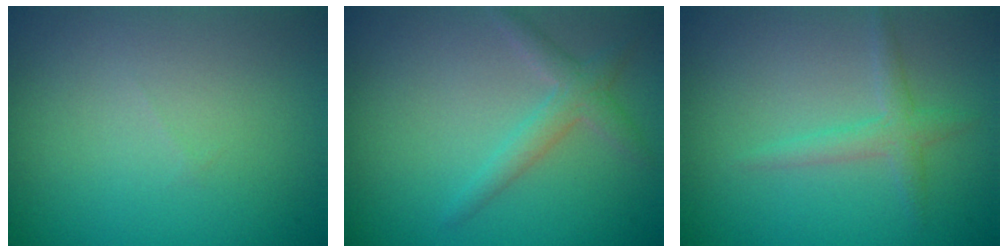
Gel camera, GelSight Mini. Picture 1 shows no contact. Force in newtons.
{"total": 2.2, "press": 2.2, "slide": 0.1}
{"total": 1.8, "press": 1.8, "slide": 0.1}